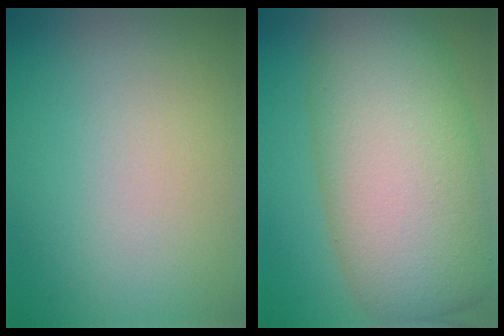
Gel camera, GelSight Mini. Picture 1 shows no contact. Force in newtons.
{"total": 12.8, "press": 12.8, "slide": 0.6}